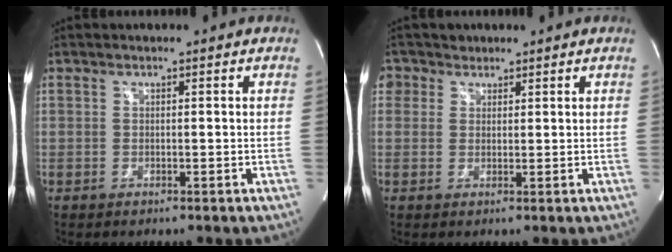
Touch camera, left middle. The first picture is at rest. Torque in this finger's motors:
{"motor_torque": [0.07, -0.04, -0.07, 0.01]}